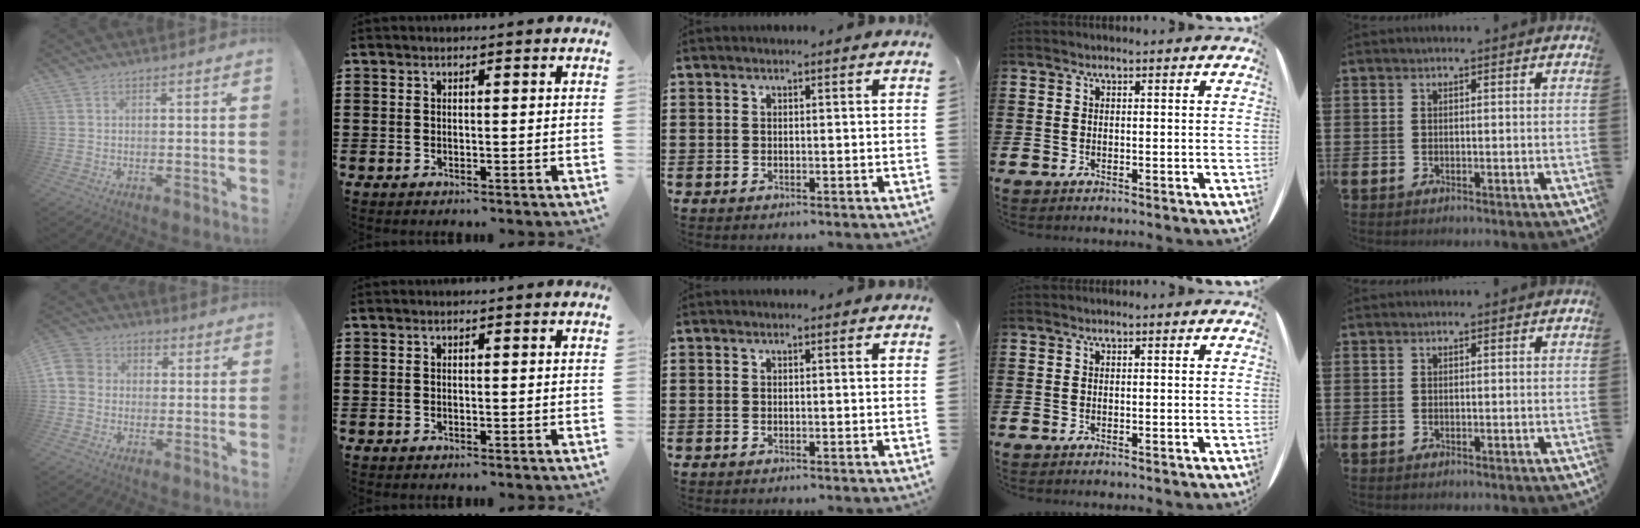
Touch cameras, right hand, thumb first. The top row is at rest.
{"thumb": {"total": 7.7, "force": [-0.4, 7.1, 2.9], "torque": [-0.046, 0.021, -0.003]}}